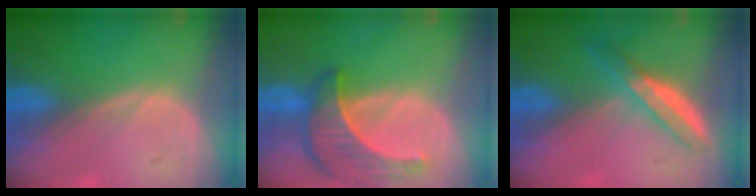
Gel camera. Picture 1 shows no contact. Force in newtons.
{"total": 8.1, "press": 7.6, "slide": 2.8}
{"total": 5.2, "press": 4.6, "slide": 2.4}